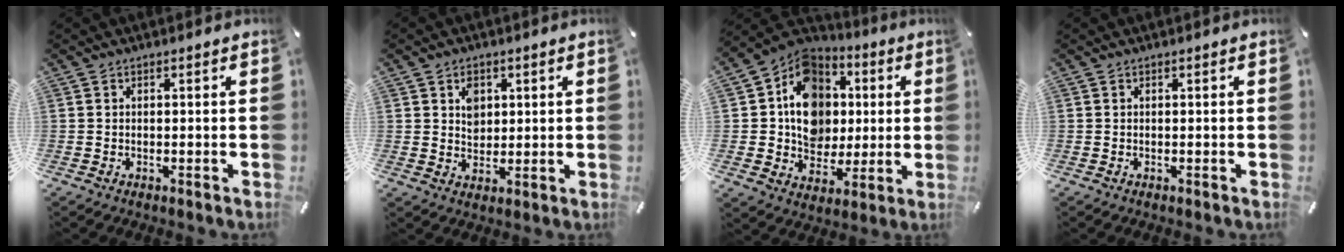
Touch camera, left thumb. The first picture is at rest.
{"total": 4.6, "force": [1.4, 3.9, 2.0], "torque": [-0.016, -0.005, 0.020]}
{"total": 14.1, "force": [1.3, 12.5, 6.3], "torque": [-0.110, -0.013, 0.028]}
{"total": 0.0}